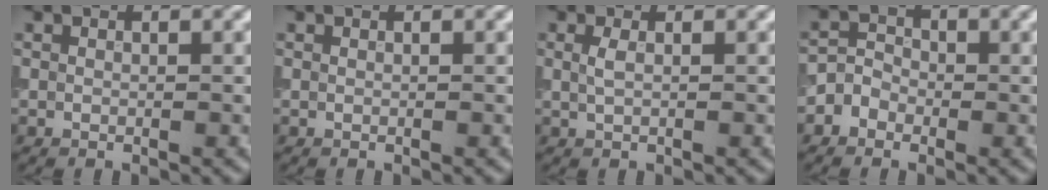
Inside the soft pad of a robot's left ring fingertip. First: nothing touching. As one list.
[{"total": 0.0}, {"total": 0.9, "force": [0.2, 0.2, 0.8], "torque": [-0.023, 0.004, 0.005]}, {"total": 2.3, "force": [-1.1, 1.9, 0.7], "torque": [0.000, 0.014, -0.033]}]